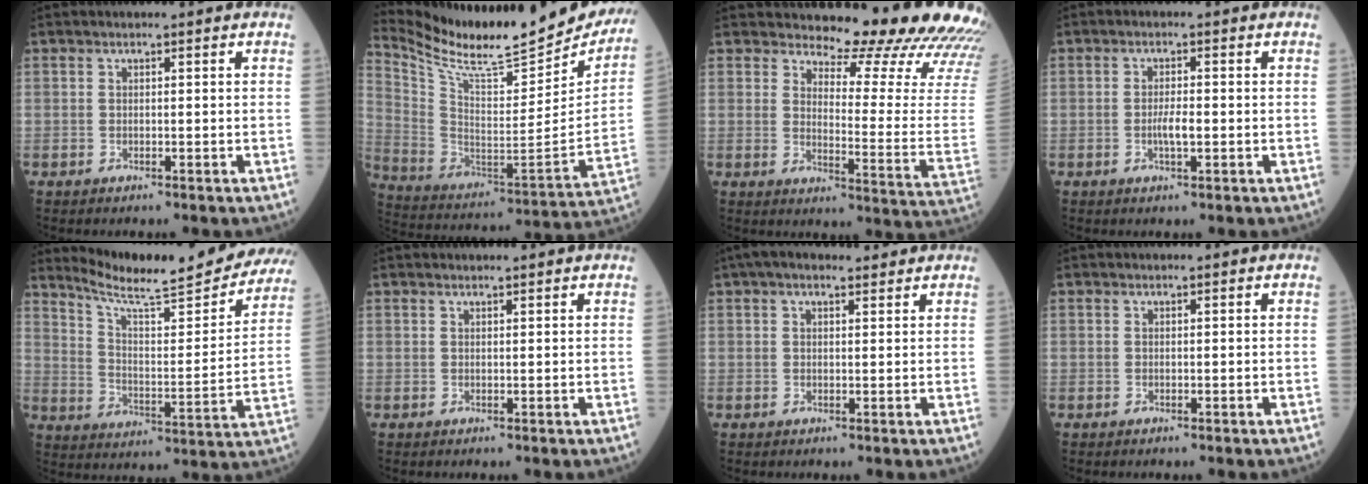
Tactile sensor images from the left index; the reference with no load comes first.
{"total": 27.0, "force": [24.5, 4.2, 10.5], "torque": [-0.192, -0.080, 0.362]}
{"total": 20.1, "force": [19.0, 1.4, 6.6], "torque": [-0.086, -0.130, 0.210]}
{"total": 2.6, "force": [-0.5, 0.5, 2.5], "torque": [-0.051, 0.001, -0.009]}
{"total": 23.3, "force": [21.5, 2.0, 8.9], "torque": [-0.135, -0.054, 0.289]}
{"total": 1.9, "force": [1.8, 0.1, 0.7], "torque": [-0.010, 0.013, 0.025]}
{"total": 5.3, "force": [4.0, 2.0, 3.0], "torque": [-0.053, 0.040, 0.065]}
{"total": 0.0}